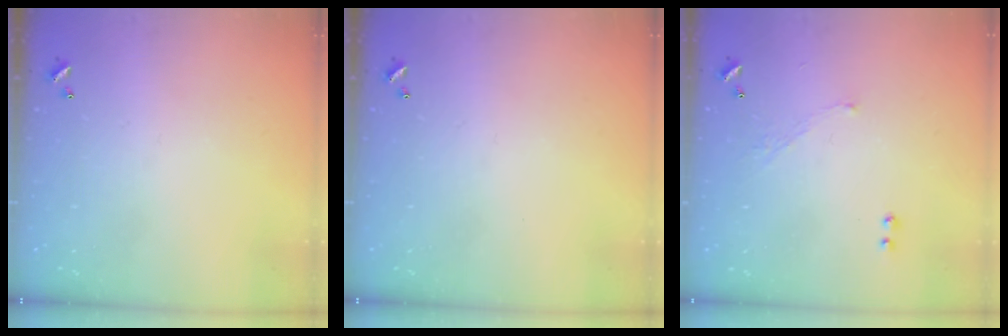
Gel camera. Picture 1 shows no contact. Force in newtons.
{"total": 0.0}
{"total": 4.0, "press": 4.0, "slide": 0.7}